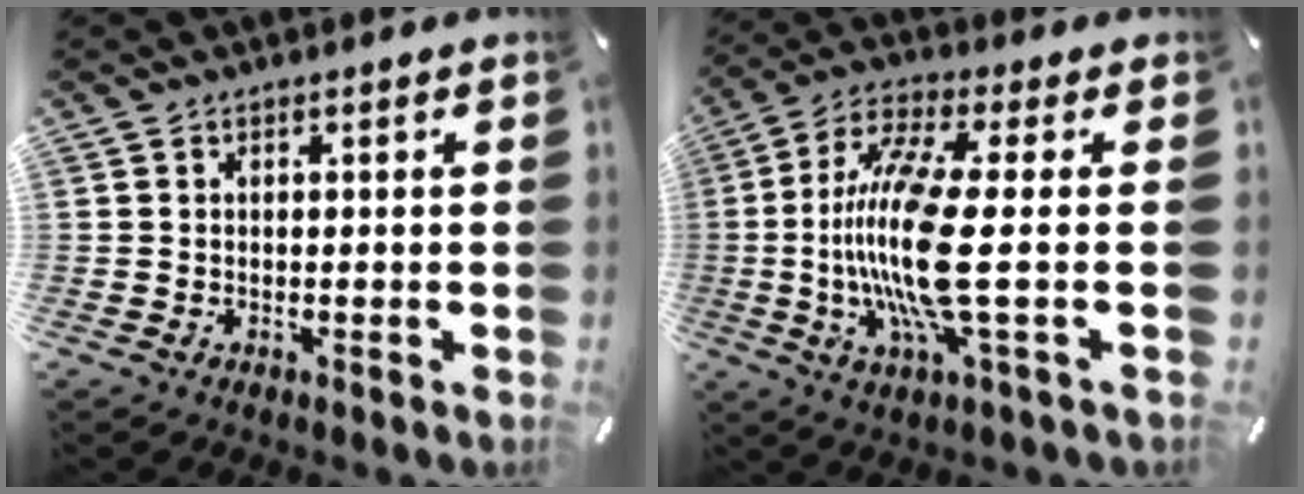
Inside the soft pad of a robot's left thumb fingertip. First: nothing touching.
{"total": 17.4, "force": [-1.1, 2.8, 17.1], "torque": [-0.379, -0.033, -0.034]}